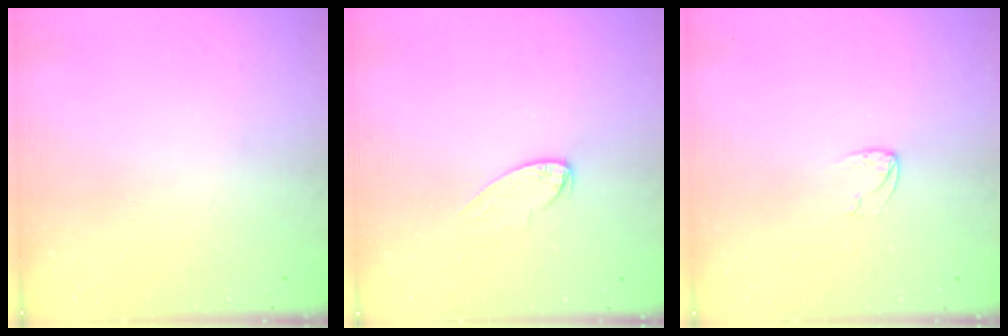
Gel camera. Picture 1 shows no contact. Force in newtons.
{"total": 6.2, "press": 6.2, "slide": 0.4}
{"total": 3.4, "press": 3.4, "slide": 0.3}